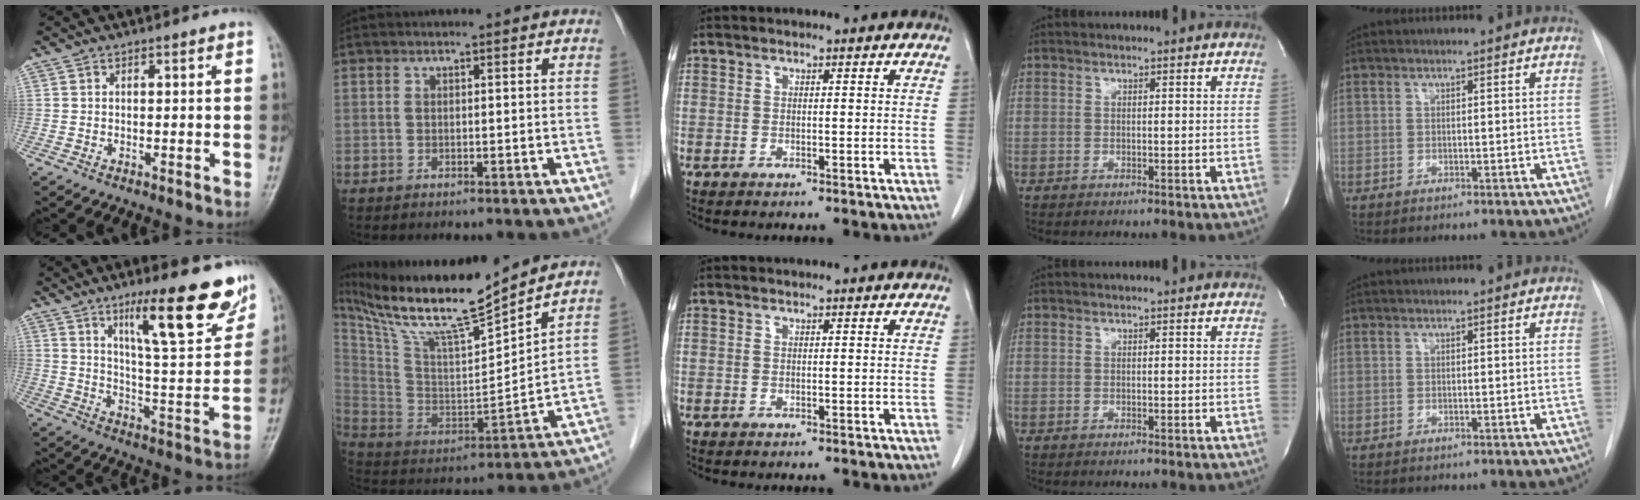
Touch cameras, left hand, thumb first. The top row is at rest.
{"thumb": {"total": 17.4, "force": [11.2, 3.6, 12.9], "torque": [-0.156, -0.068, 0.177]}, "index": {"total": 17.6, "force": [15.1, 0.0, 9.0], "torque": [-0.174, -0.008, 0.277]}}